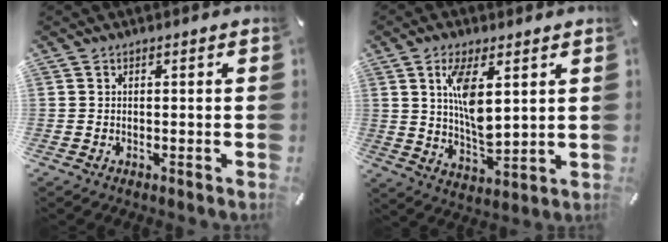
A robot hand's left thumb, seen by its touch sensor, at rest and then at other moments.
{"total": 10.2, "force": [3.9, 4.2, 8.4], "torque": [-0.169, -0.020, 0.062]}